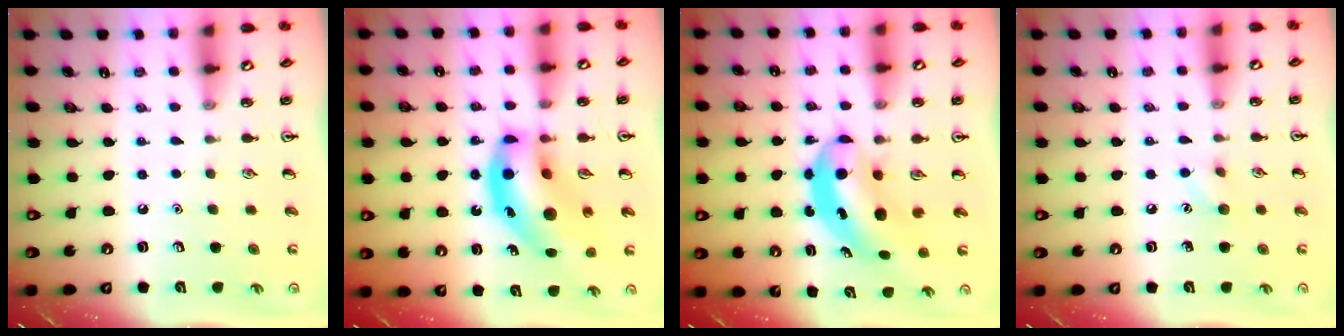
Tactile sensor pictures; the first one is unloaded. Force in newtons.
{"total": 17.0, "press": 16.3, "slide": 4.8}
{"total": 6.7, "press": 6.5, "slide": 1.4}
{"total": 5.6, "press": 5.4, "slide": 1.6}